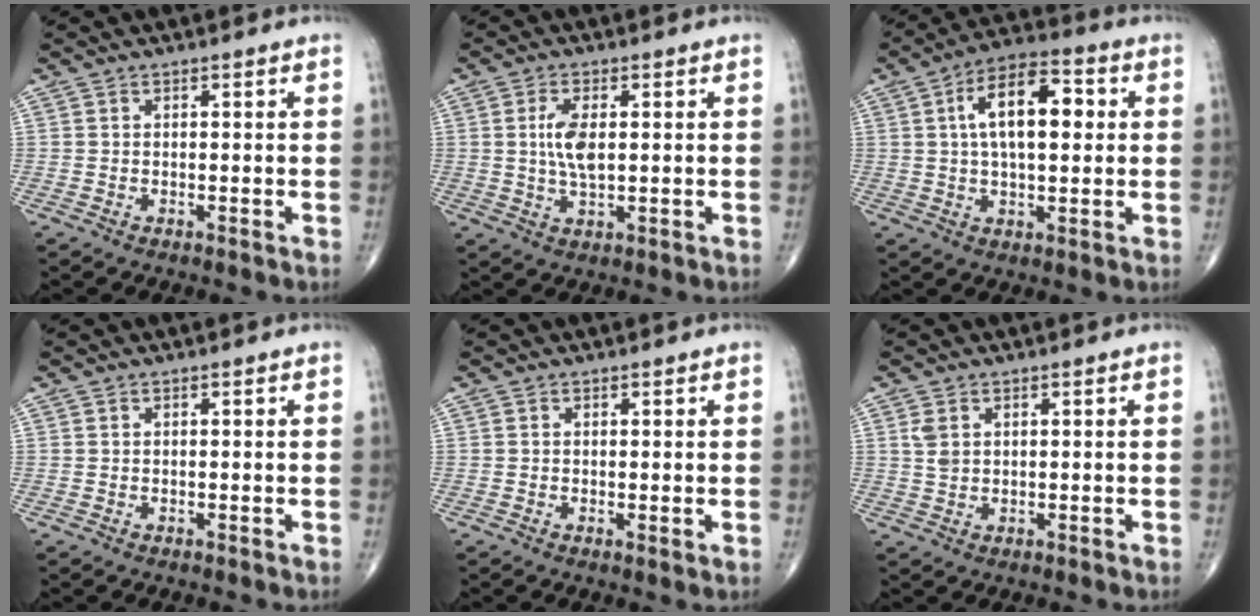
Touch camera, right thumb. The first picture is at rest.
{"total": 5.9, "force": [0.8, 2.6, 5.3], "torque": [-0.107, -0.005, 0.014]}
{"total": 13.7, "force": [2.6, 6.6, 11.8], "torque": [-0.184, 0.016, 0.037]}
{"total": 0.0}
{"total": 0.8, "force": [0.1, 0.2, 0.8], "torque": [-0.016, -0.005, 0.000]}
{"total": 2.5, "force": [0.9, 1.7, 1.6], "torque": [-0.029, 0.000, 0.022]}